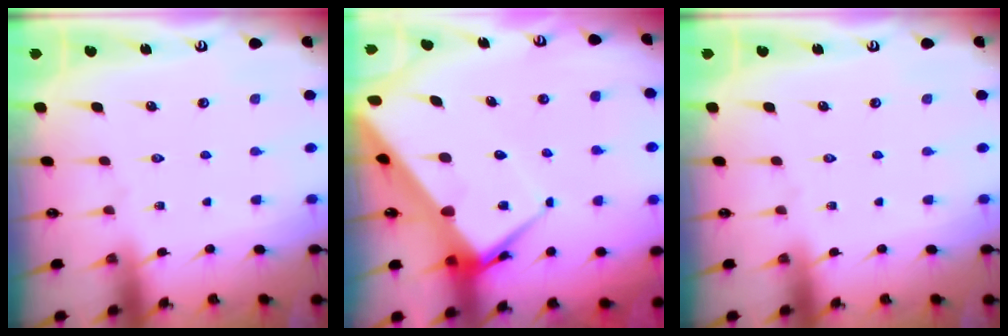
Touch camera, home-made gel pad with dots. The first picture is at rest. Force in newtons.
{"total": 9.2, "press": 9.2, "slide": 0.8}
{"total": 0.0}